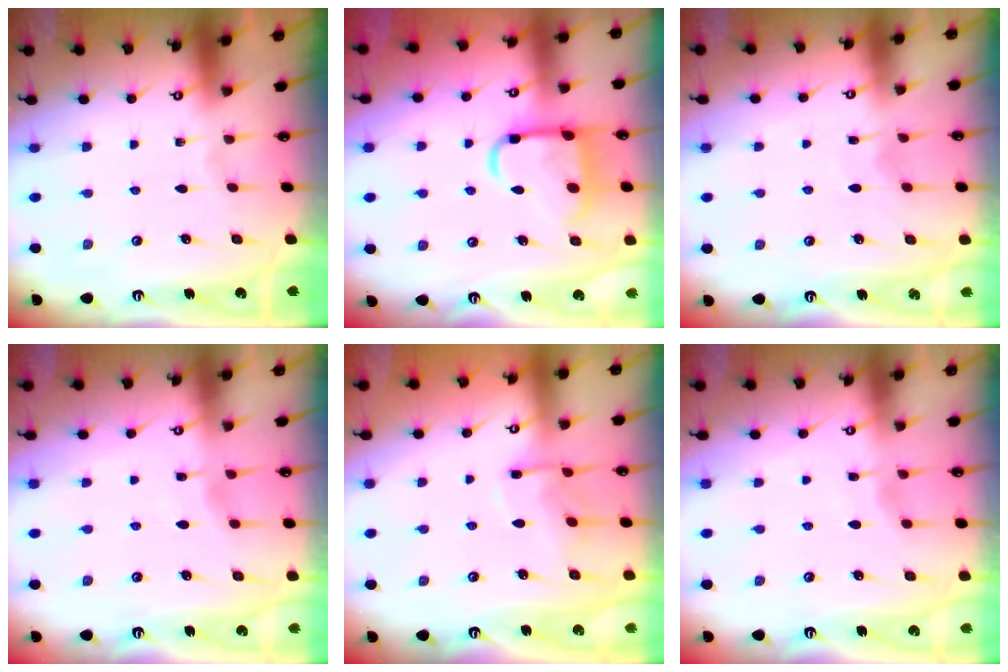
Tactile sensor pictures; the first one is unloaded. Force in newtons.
{"total": 12.8, "press": 12.8, "slide": 1.4}
{"total": 3.7, "press": 3.6, "slide": 0.4}
{"total": 2.6, "press": 2.6, "slide": 0.3}
{"total": 7.6, "press": 7.6, "slide": 0.6}
{"total": 2.6, "press": 2.5, "slide": 0.4}